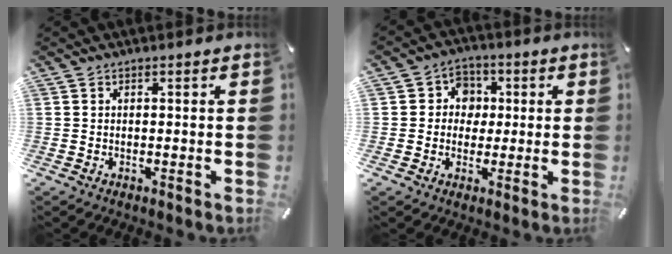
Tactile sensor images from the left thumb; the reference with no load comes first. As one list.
[{"total": 6.4, "force": [-0.2, 6.2, 1.4], "torque": [-0.020, 0.010, -0.009]}]